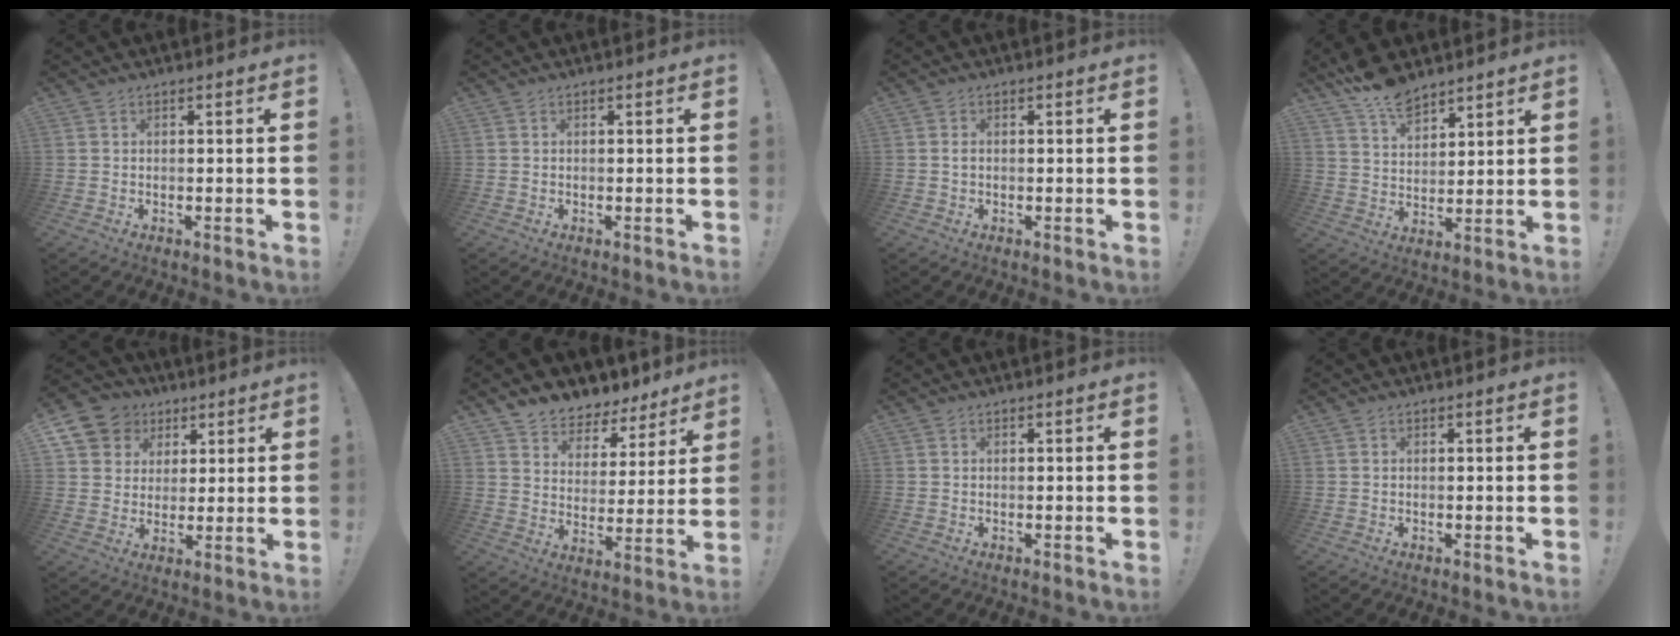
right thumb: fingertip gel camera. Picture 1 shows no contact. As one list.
[{"total": 0.0}, {"total": 0.7, "force": [0.0, 0.4, 0.6], "torque": [-0.013, 0.002, 0.000]}, {"total": 10.4, "force": [8.5, 4.2, 4.2], "torque": [-0.079, -0.056, 0.164]}, {"total": 10.6, "force": [4.6, 9.1, 2.9], "torque": [-0.042, -0.027, 0.094]}, {"total": 7.1, "force": [6.0, 3.7, 0.5], "torque": [-0.011, -0.063, 0.113]}, {"total": 0.0}, {"total": 0.0}]